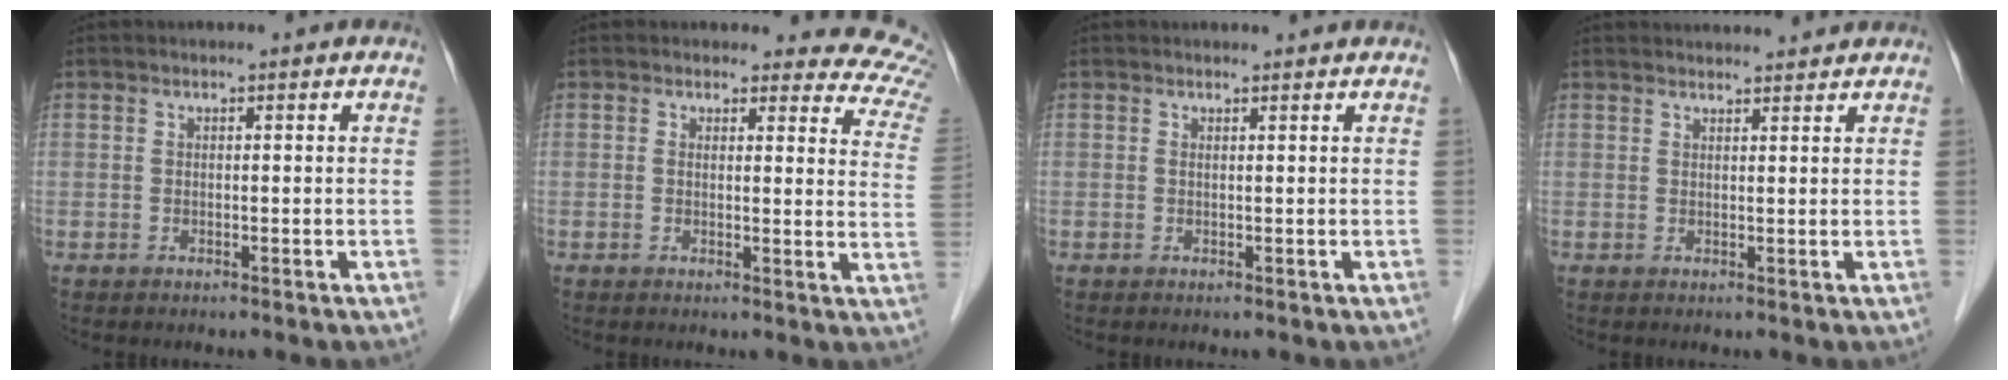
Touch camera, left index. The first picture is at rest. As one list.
[{"total": 10.7, "force": [10.2, 3.1, 0.8], "torque": [0.040, -0.068, 0.059]}, {"total": 1.5, "force": [1.4, -0.1, 0.2], "torque": [-0.011, 0.003, 0.016]}, {"total": 6.6, "force": [6.4, 0.7, 1.3], "torque": [-0.015, 0.027, 0.076]}]